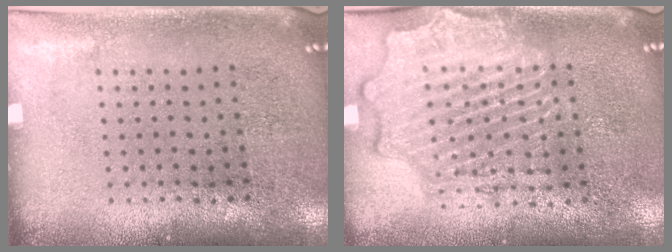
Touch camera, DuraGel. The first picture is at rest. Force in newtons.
{"total": 2.3, "press": 2.3, "slide": 0.3}